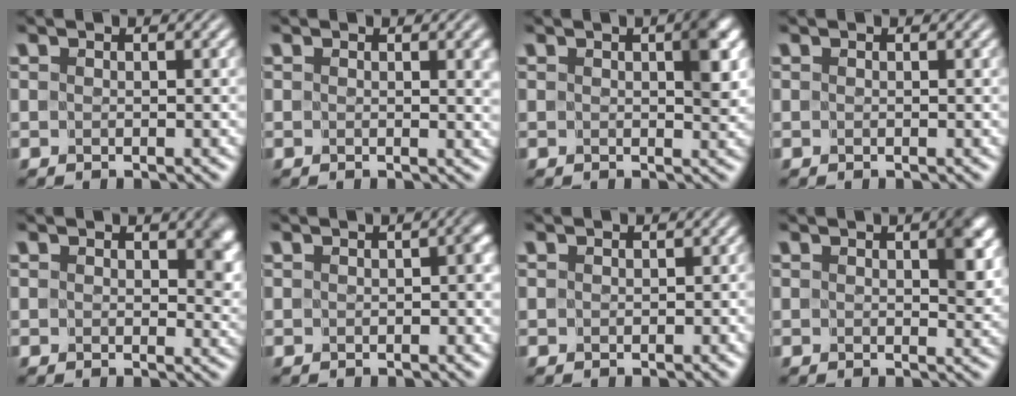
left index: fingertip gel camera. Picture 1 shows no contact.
{"total": 1.8, "force": [0.4, 0.8, 1.5], "torque": [-0.015, -0.002, 0.005]}
{"total": 3.3, "force": [0.7, 1.6, 2.9], "torque": [-0.035, 0.002, 0.007]}
{"total": 0.0}
{"total": 3.3, "force": [0.8, 2.1, 2.4], "torque": [-0.024, -0.005, 0.007]}
{"total": 1.2, "force": [-0.3, 0.6, 1.0], "torque": [-0.012, 0.004, -0.005]}
{"total": 0.6, "force": [-0.2, 0.6, 0.1], "torque": [0.006, -0.002, -0.005]}
{"total": 3.7, "force": [0.8, 1.9, 3.0], "torque": [-0.036, 0.000, 0.009]}